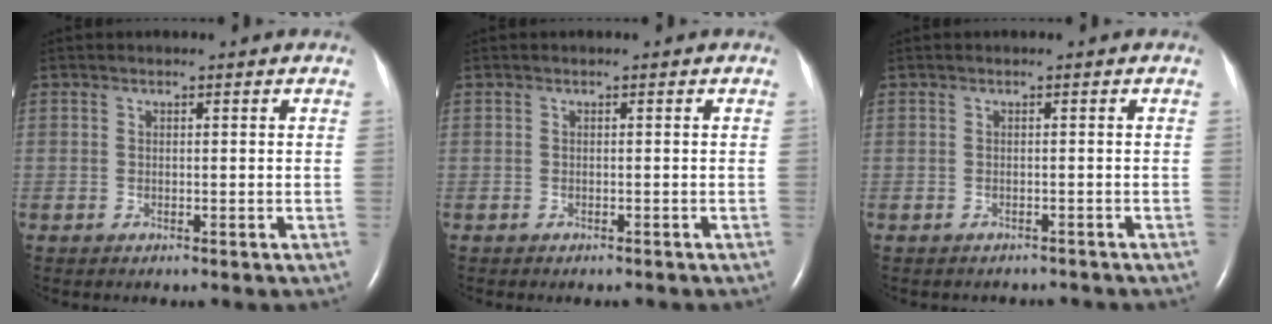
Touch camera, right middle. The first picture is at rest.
{"total": 1.4, "force": [-1.2, 0.4, 0.5], "torque": [-0.013, -0.003, -0.013]}
{"total": 3.4, "force": [-3.1, 1.3, 0.4], "torque": [-0.007, -0.001, -0.035]}